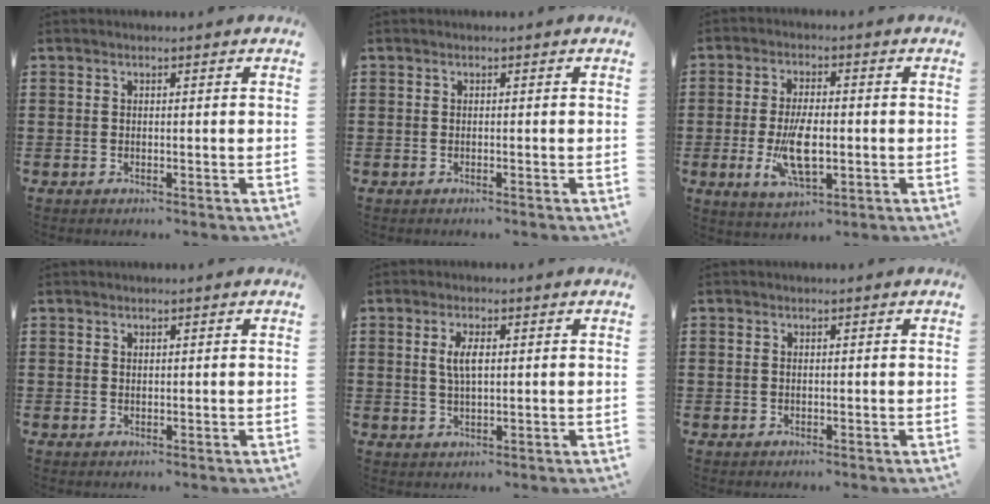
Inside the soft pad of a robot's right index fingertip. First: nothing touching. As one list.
[{"total": 0.0}, {"total": 8.4, "force": [-1.4, 3.5, 7.5], "torque": [-0.161, -0.009, -0.027]}, {"total": 0.7, "force": [0.5, 0.5, 0.2], "torque": [-0.006, 0.001, 0.010]}, {"total": 3.9, "force": [0.8, 1.5, 3.6], "torque": [-0.074, 0.007, 0.011]}, {"total": 0.8, "force": [0.3, 0.6, 0.4], "torque": [-0.010, 0.004, 0.005]}]